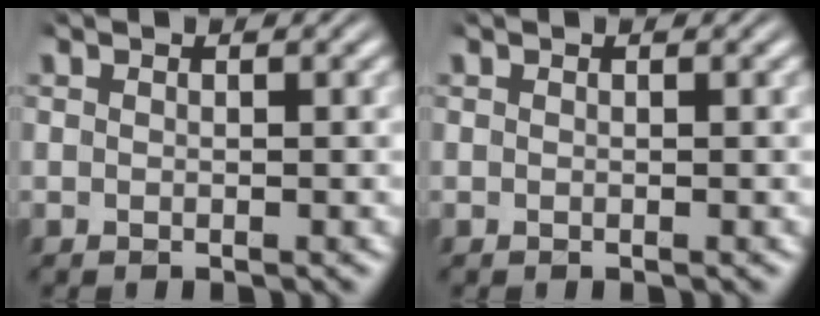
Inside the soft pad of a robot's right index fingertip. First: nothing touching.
{"total": 0.0}